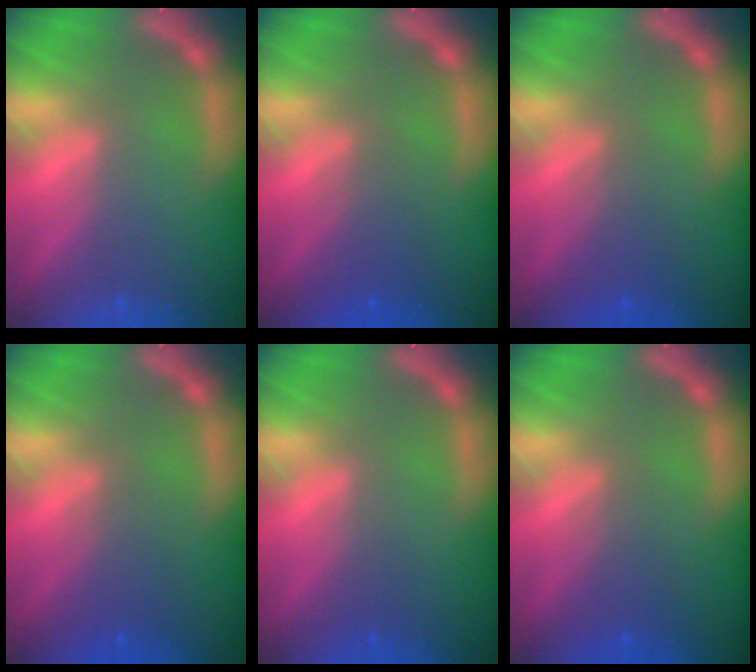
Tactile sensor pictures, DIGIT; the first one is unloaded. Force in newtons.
{"total": 2.5}
{"total": 2.4}
{"total": 2.5}
{"total": 1.0}
{"total": 2.4}